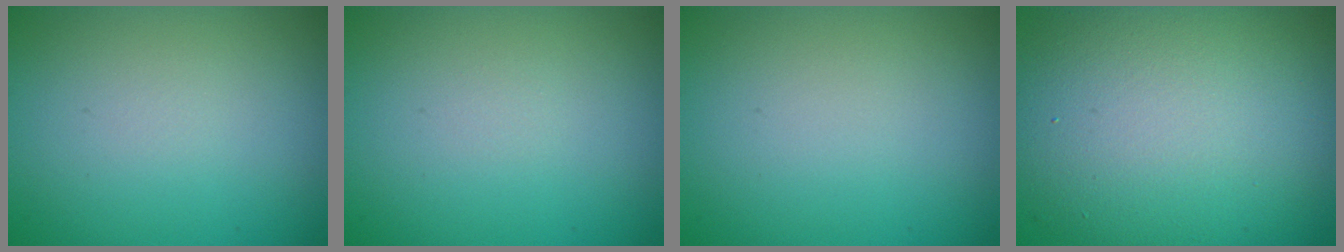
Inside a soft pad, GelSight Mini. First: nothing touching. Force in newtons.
{"total": 0.0}
{"total": 0.0}
{"total": 10.7, "press": 10.7, "slide": 0.7}